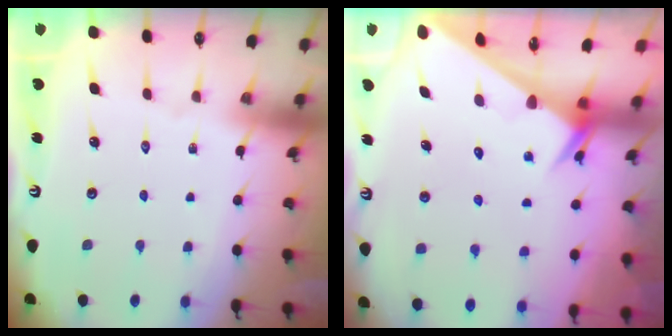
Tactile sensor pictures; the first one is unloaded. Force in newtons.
{"total": 2.4, "press": 2.4, "slide": 0.1}